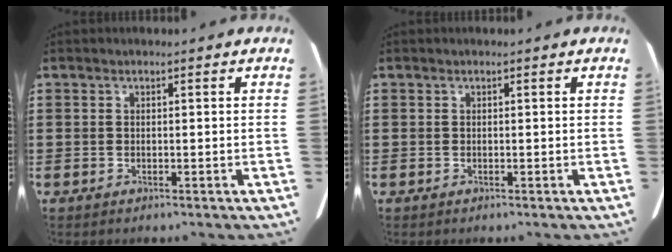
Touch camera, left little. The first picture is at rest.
{"total": 0.0}